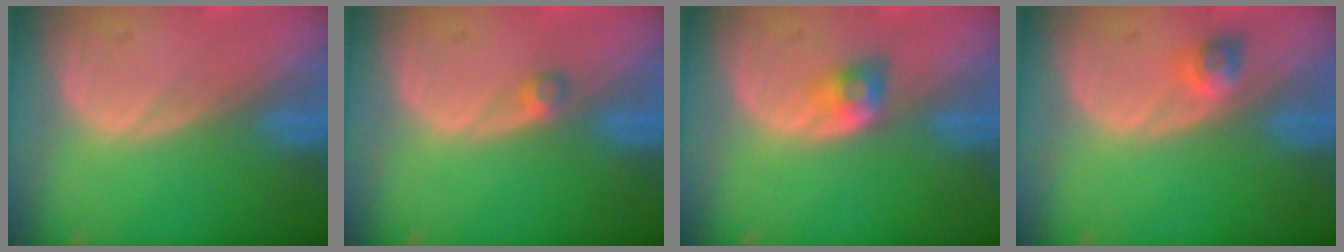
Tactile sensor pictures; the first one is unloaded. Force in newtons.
{"total": 1.5, "press": 1.2, "slide": 0.8}
{"total": 2.8, "press": 2.4, "slide": 1.4}
{"total": 2.4, "press": 2.0, "slide": 1.3}